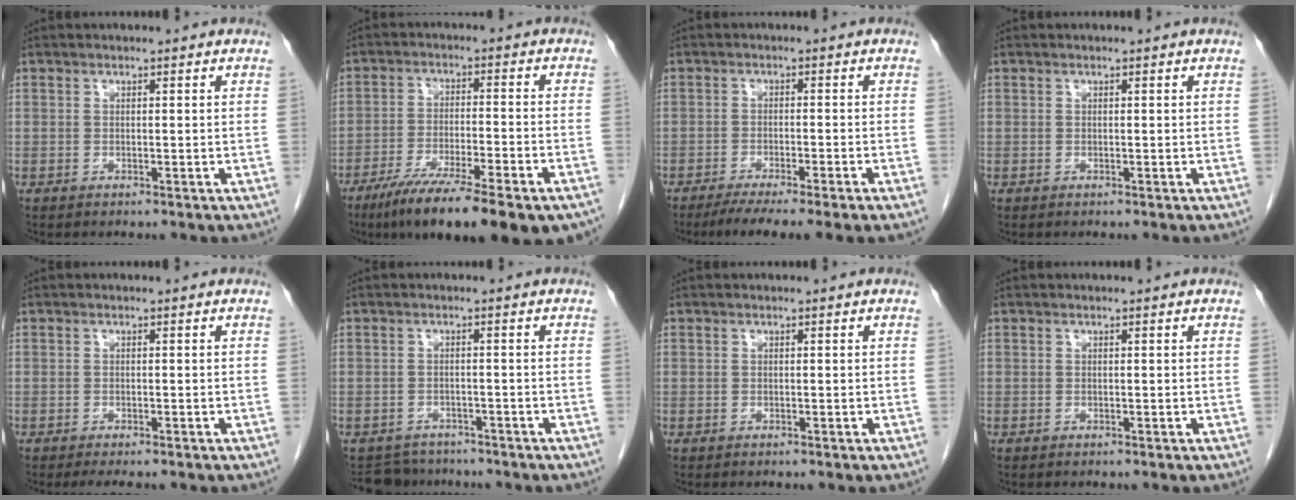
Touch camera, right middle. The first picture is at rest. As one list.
[{"total": 19.6, "force": [-14.3, 3.0, 13.1], "torque": [-0.156, -0.022, -0.219]}, {"total": 8.6, "force": [-6.5, -0.5, 5.6], "torque": [-0.070, -0.016, -0.097]}, {"total": 0.0}, {"total": 3.3, "force": [-2.7, 0.8, 1.7], "torque": [-0.018, -0.007, -0.035]}, {"total": 4.7, "force": [-4.2, 2.0, -0.5], "torque": [0.008, 0.003, -0.064]}, {"total": 0.0}, {"total": 0.0}]